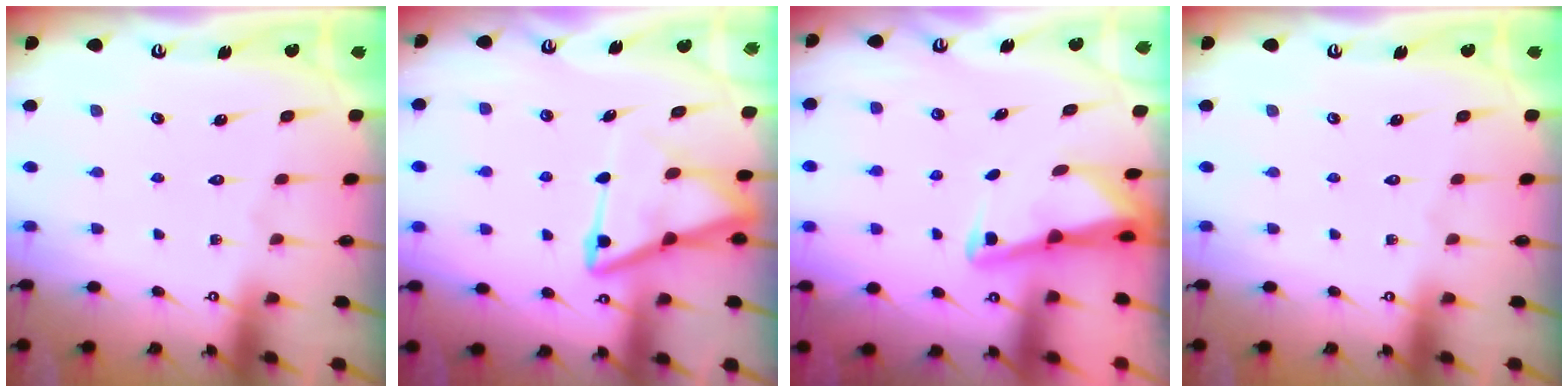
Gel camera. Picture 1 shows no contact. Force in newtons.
{"total": 10.8, "press": 10.7, "slide": 1.3}
{"total": 3.0, "press": 3.0, "slide": 0.3}
{"total": 0.0}